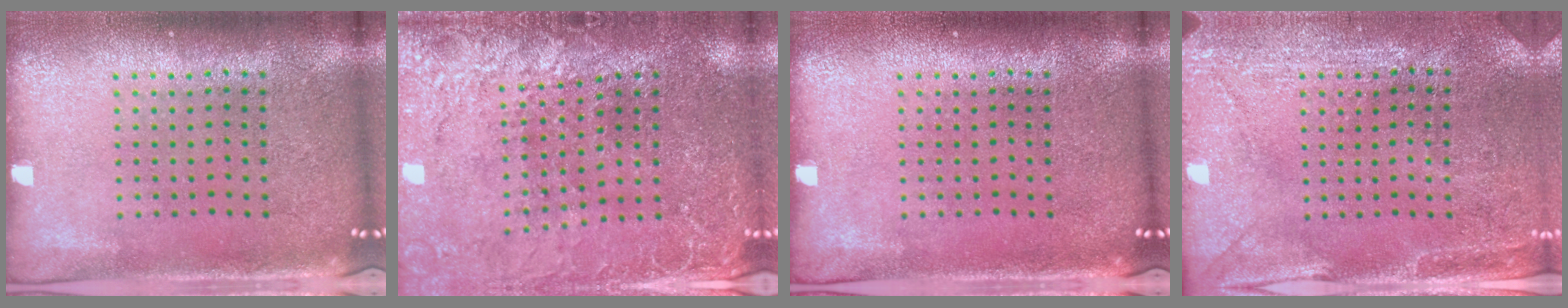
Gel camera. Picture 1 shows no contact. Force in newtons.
{"total": 2.7, "press": 2.7, "slide": 0.3}
{"total": 0.0}
{"total": 2.8, "press": 2.7, "slide": 0.9}